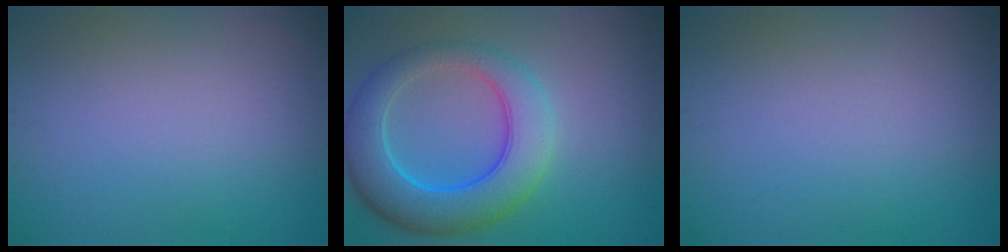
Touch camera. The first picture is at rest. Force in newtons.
{"total": 7.9, "press": 7.9, "slide": 0.3}
{"total": 0.0}